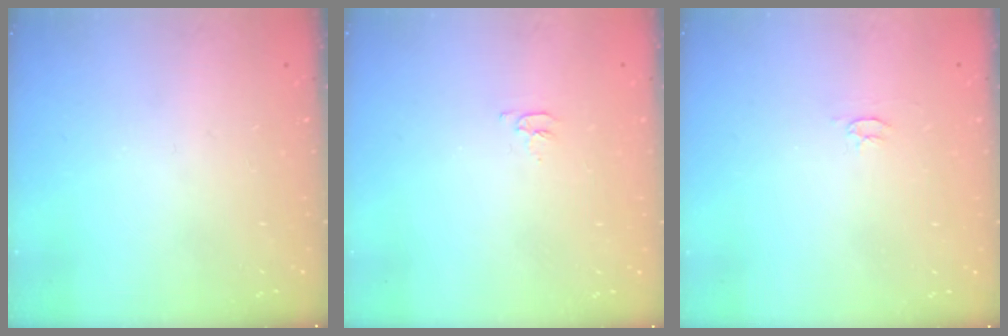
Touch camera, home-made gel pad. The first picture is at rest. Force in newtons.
{"total": 3.1, "press": 3.1, "slide": 0.5}
{"total": 2.6, "press": 2.6, "slide": 0.3}